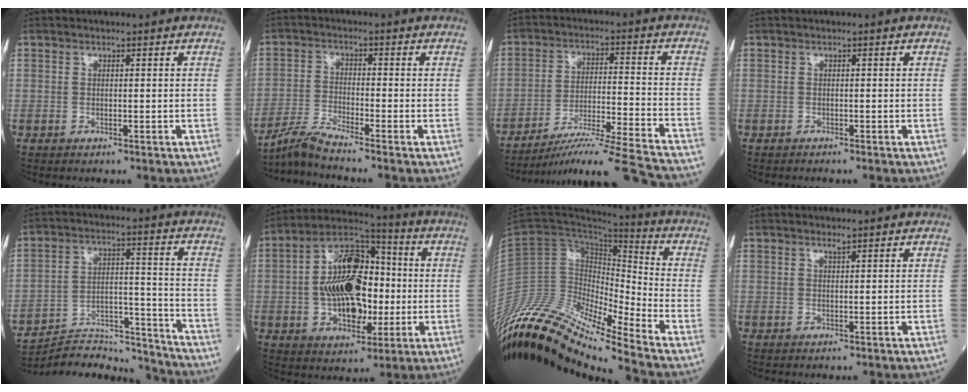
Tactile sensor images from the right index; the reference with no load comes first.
{"total": 4.9, "force": [-4.5, -1.7, 1.1], "torque": [-0.031, -0.023, -0.092]}
{"total": 19.5, "force": [-17.5, -2.1, 8.1], "torque": [-0.109, -0.035, -0.269]}
{"total": 0.6, "force": [-0.6, 0.0, 0.2], "torque": [-0.003, 0.000, -0.011]}
{"total": 14.5, "force": [-14.5, 0.3, 0.9], "torque": [-0.009, 0.036, -0.233]}
{"total": 16.1, "force": [-0.3, 8.6, 13.6], "torque": [-0.255, 0.030, -0.006]}
{"total": 17.1, "force": [-15.3, 1.0, 7.6], "torque": [-0.138, 0.047, -0.289]}
{"total": 0.6, "force": [0.5, -0.1, 0.3], "torque": [-0.012, -0.004, 0.011]}